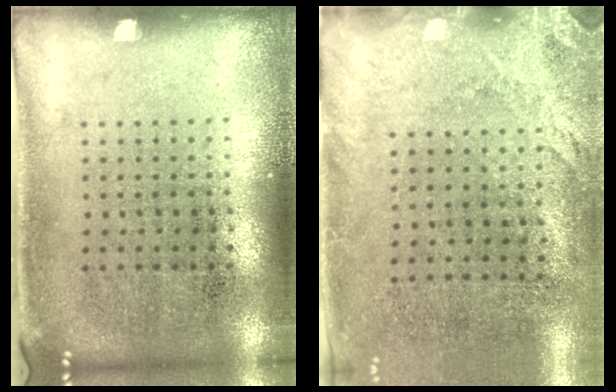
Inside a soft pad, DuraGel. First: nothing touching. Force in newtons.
{"total": 2.7, "press": 2.1, "slide": 1.6}